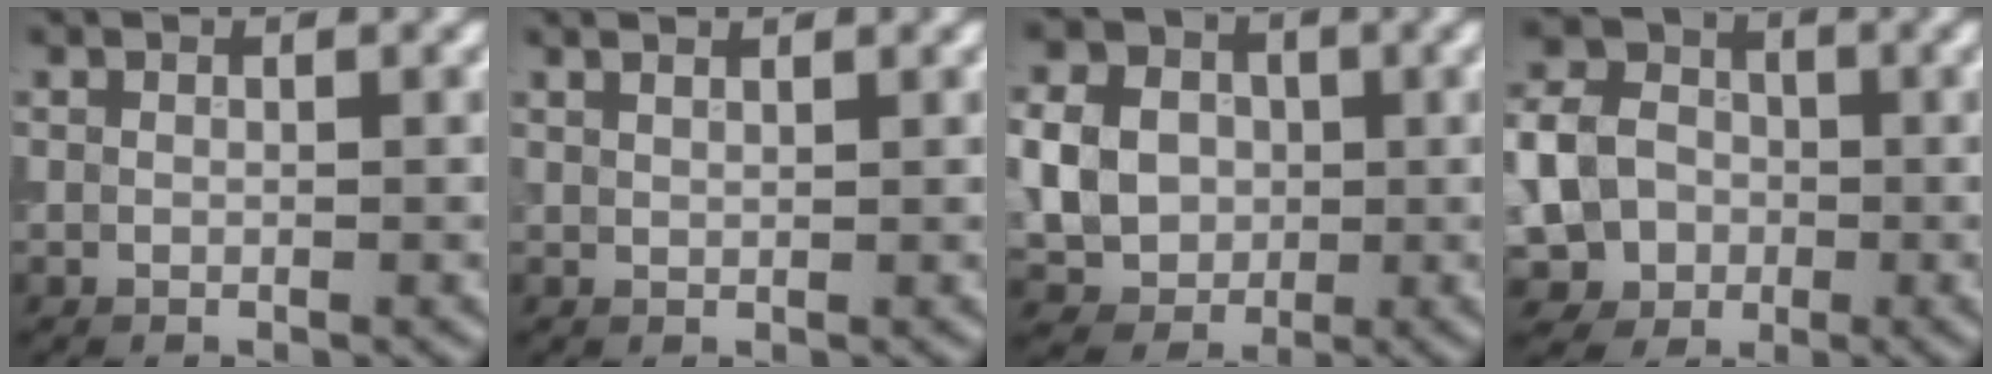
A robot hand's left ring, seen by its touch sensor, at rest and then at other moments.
{"total": 2.4, "force": [1.8, 1.0, 1.3], "torque": [-0.009, 0.017, -0.005]}
{"total": 6.0, "force": [0.2, 5.2, 3.0], "torque": [-0.060, 0.005, -0.006]}
{"total": 9.1, "force": [-1.7, 8.0, 4.1], "torque": [-0.078, -0.002, -0.064]}